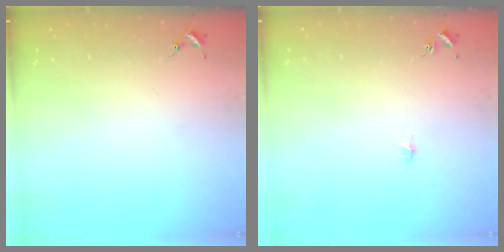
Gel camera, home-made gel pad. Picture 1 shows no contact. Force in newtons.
{"total": 3.1, "press": 3.1, "slide": 0.2}